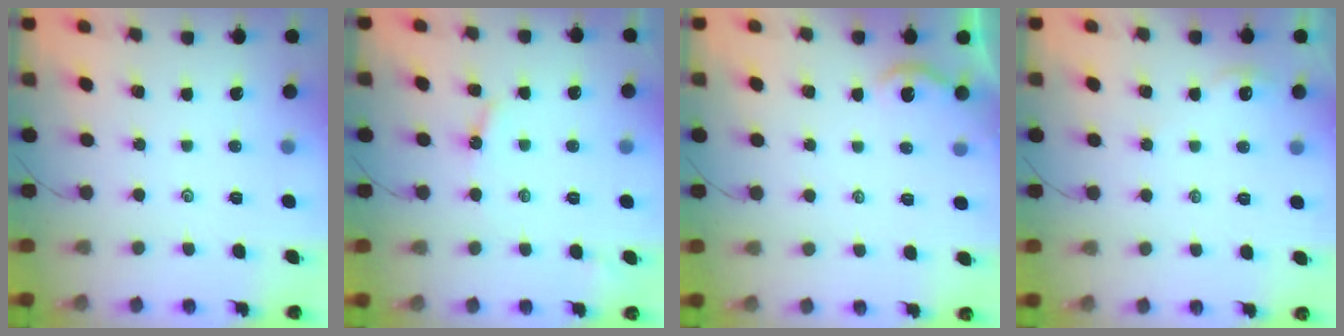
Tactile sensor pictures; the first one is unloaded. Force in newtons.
{"total": 3.3, "press": 3.3, "slide": 0.4}
{"total": 2.3, "press": 2.3, "slide": 0.2}
{"total": 2.6, "press": 2.6, "slide": 0.3}